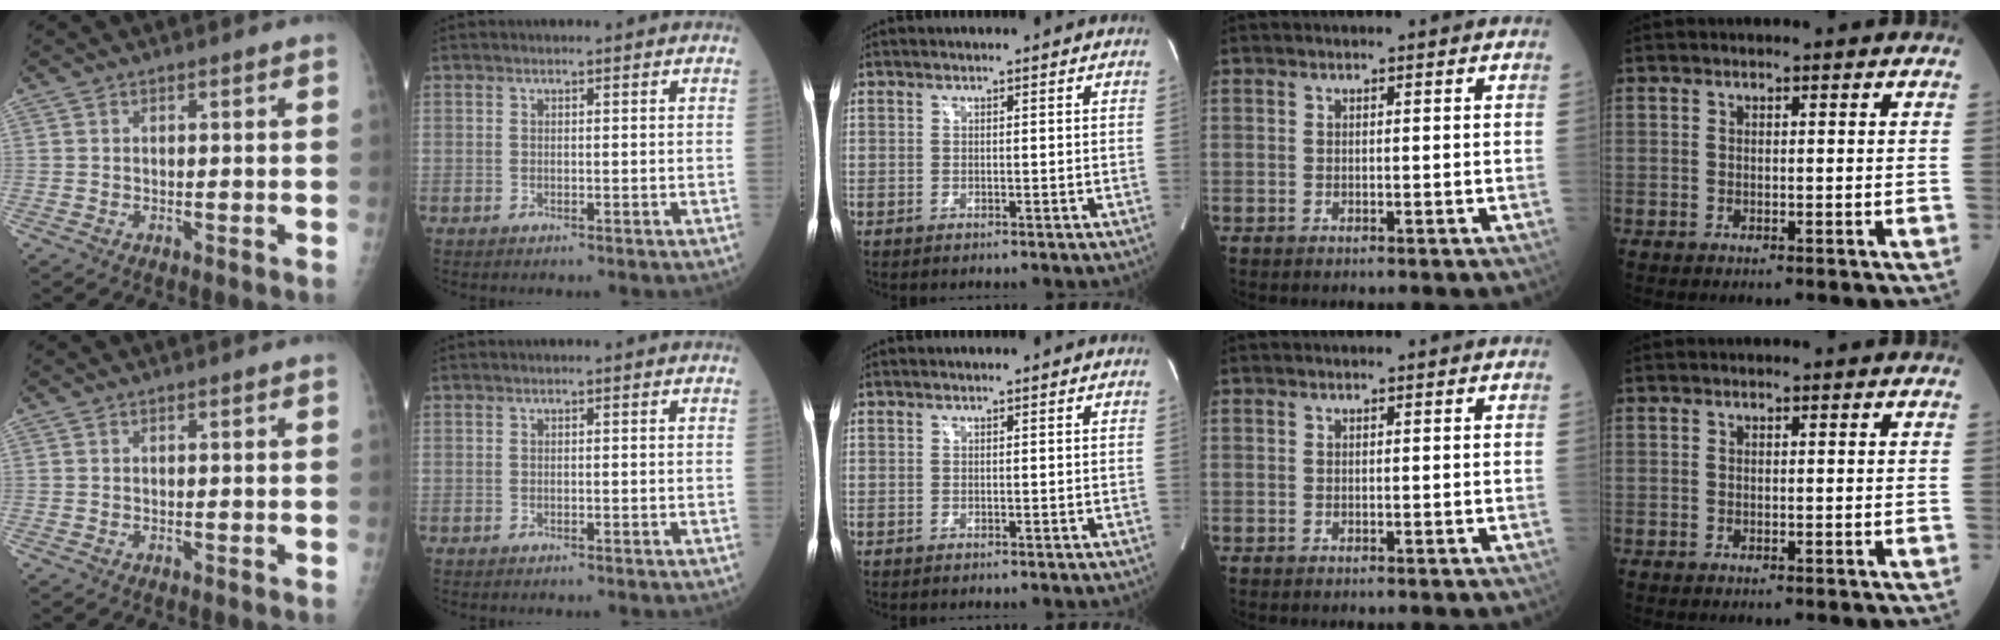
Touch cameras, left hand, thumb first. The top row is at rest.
{}